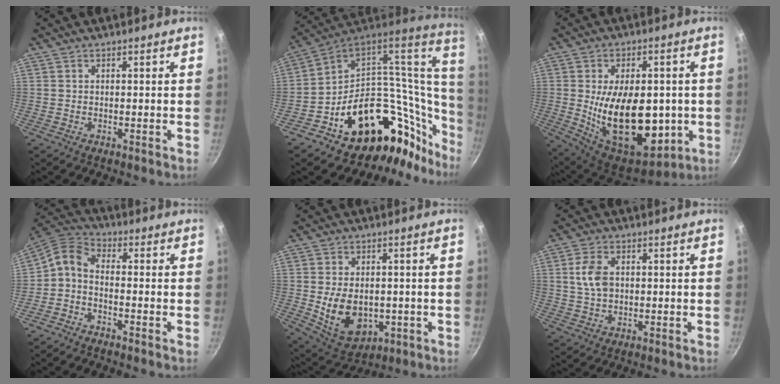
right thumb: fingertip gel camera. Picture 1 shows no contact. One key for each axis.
{"total": 31.0, "fx": -1.1, "fy": 24.7, "fz": 18.6, "tx": -0.210, "ty": 0.033, "tz": -0.005}
{"total": 23.1, "fx": -2.0, "fy": 13.4, "fz": 18.7, "tx": -0.266, "ty": -0.014, "tz": -0.011}
{"total": 5.7, "fx": -2.1, "fy": 3.4, "fz": 4.1, "tx": -0.100, "ty": 0.040, "tz": -0.056}
{"total": 11.5, "fx": -1.0, "fy": 8.0, "fz": 8.2, "tx": -0.117, "ty": -0.009, "tz": 0.007}
{"total": 6.1, "fx": 1.0, "fy": 4.0, "fz": 4.5, "tx": -0.078, "ty": 0.002, "tz": 0.016}